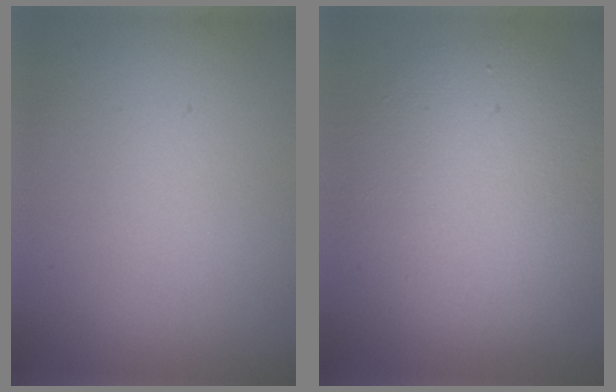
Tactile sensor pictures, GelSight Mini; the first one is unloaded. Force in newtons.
{"total": 8.0, "press": 8.0, "slide": 0.4}